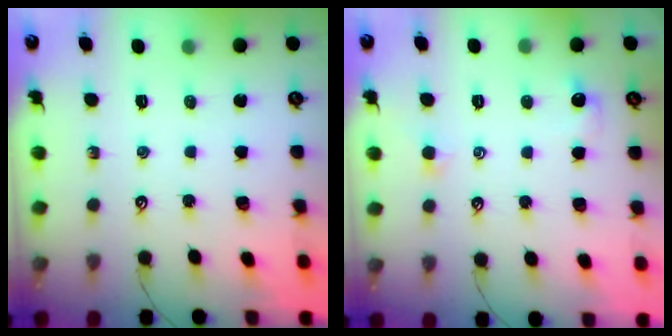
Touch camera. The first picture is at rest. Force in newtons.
{"total": 1.4, "press": 1.3, "slide": 0.6}